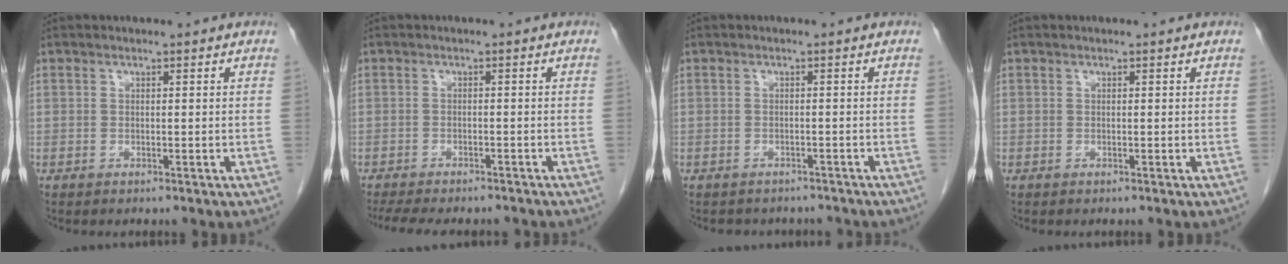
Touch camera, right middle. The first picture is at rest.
{"total": 11.5, "force": [-10.1, 2.9, 4.7], "torque": [-0.080, -0.008, -0.133]}
{"total": 5.0, "force": [-4.5, 2.0, 0.7], "torque": [-0.008, 0.005, -0.050]}
{"total": 0.0}